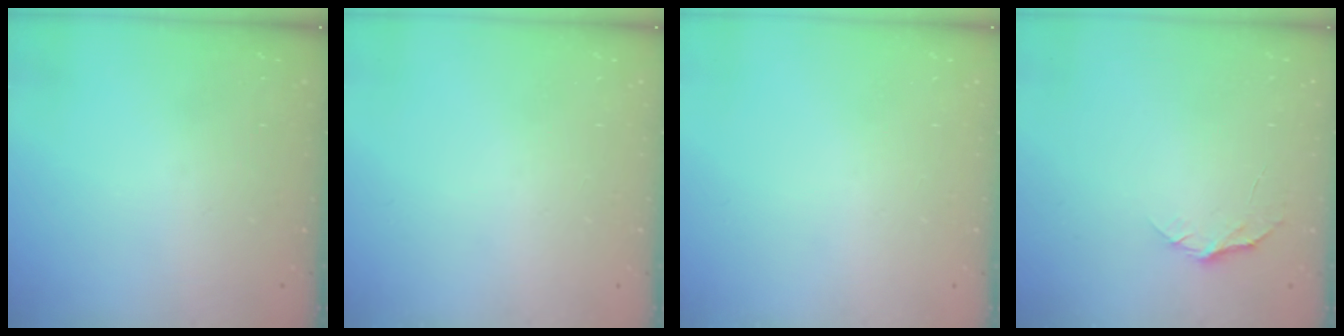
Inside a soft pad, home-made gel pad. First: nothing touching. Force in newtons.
{"total": 0.0}
{"total": 0.0}
{"total": 5.0, "press": 5.0, "slide": 0.6}